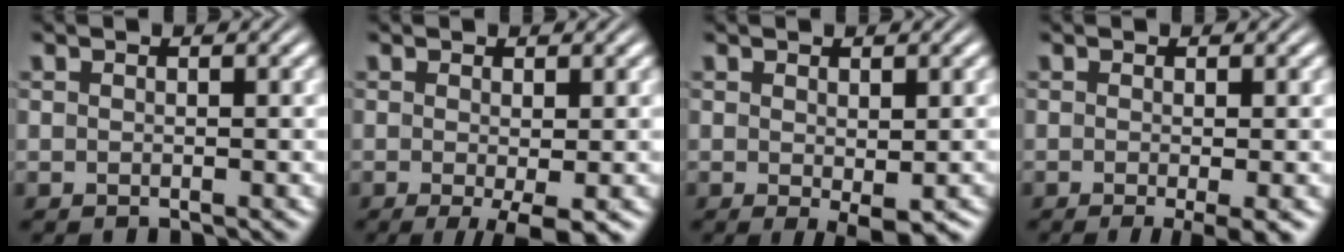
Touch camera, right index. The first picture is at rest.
{"total": 4.3, "force": [-2.5, 1.0, 3.4], "torque": [-0.046, -0.021, -0.027]}
{"total": 2.4, "force": [-0.8, 0.4, 2.2], "torque": [-0.027, -0.018, 0.000]}
{"total": 3.3, "force": [-1.9, 0.6, 2.6], "torque": [-0.035, -0.014, -0.021]}